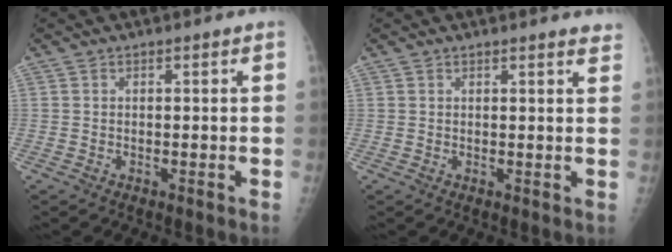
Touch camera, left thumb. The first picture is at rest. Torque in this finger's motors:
{"motor_torque": [0.29, 0.23, -0.60, -1.03, 0.11]}